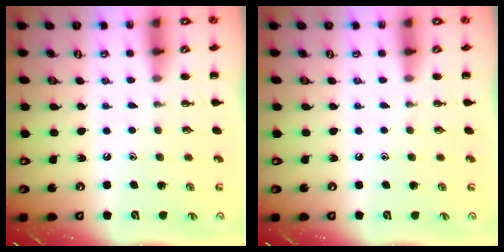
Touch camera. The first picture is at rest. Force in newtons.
{"total": 0.0}